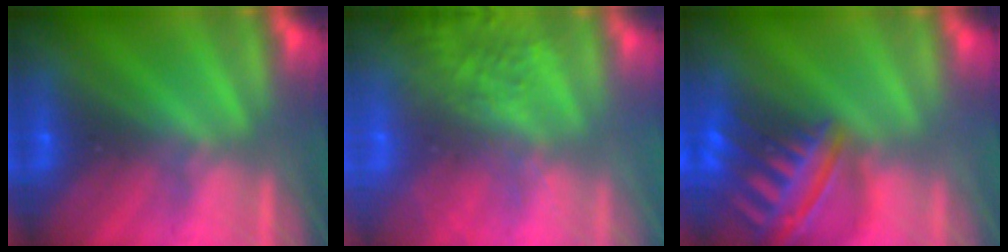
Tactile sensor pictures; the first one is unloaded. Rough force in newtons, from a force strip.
{"total": 7.8}
{"total": 8.3}